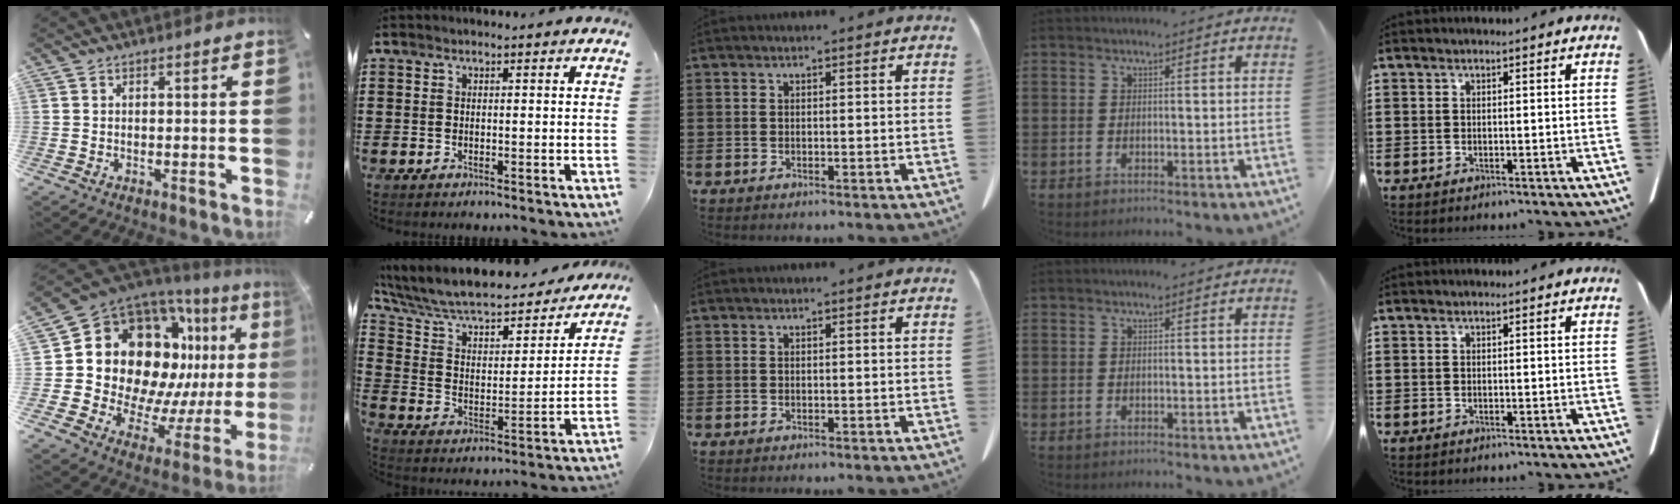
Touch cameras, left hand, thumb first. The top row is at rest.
{"thumb": {"total": 19.2, "force": [6.4, 14.7, 10.5], "torque": [-0.184, -0.100, 0.151]}, "index": {"total": 7.7, "force": [6.9, 1.8, 2.9], "torque": [-0.091, -0.056, 0.114]}}